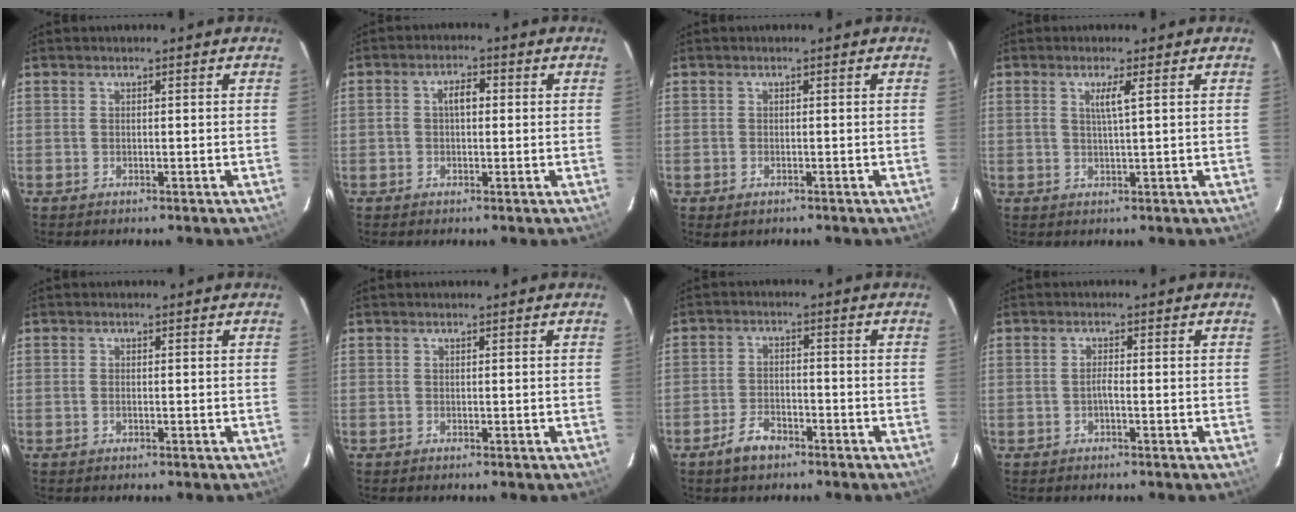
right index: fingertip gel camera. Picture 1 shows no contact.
{"total": 3.6, "force": [0.2, 2.1, 2.8], "torque": [-0.049, 0.012, 0.004]}
{"total": 1.4, "force": [-0.7, 1.1, 0.5], "torque": [-0.008, -0.006, -0.012]}
{"total": 2.7, "force": [0.9, -0.4, 2.5], "torque": [-0.045, -0.002, 0.017]}
{"total": 0.8, "force": [-0.3, 0.4, 0.6], "torque": [-0.013, 0.000, -0.005]}
{"total": 0.0}
{"total": 5.6, "force": [-3.9, 2.8, 2.7], "torque": [-0.067, 0.002, -0.068]}
{"total": 1.2, "force": [-0.6, 0.2, 1.1], "torque": [-0.020, 0.002, -0.012]}